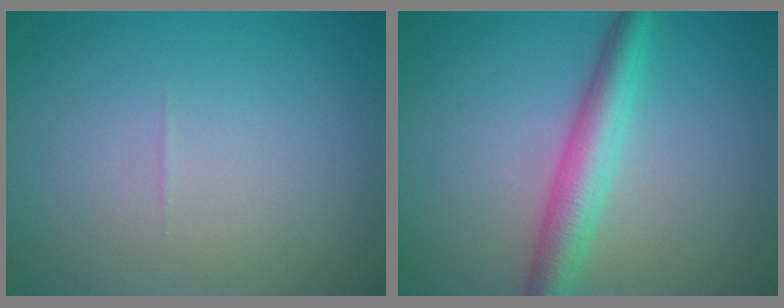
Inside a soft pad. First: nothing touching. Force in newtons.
{"total": 4.3, "press": 4.3, "slide": 0.1}